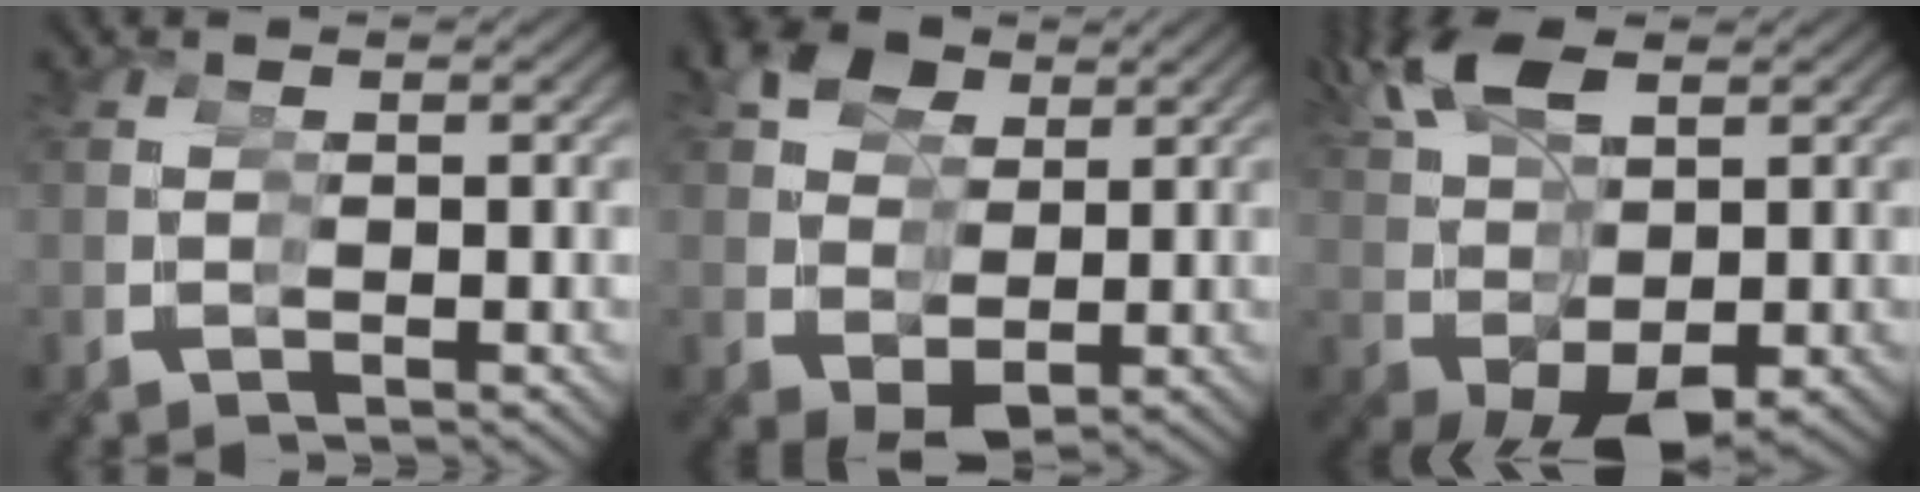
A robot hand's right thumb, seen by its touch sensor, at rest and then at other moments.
{"total": 7.6, "force": [1.3, 6.1, 4.3], "torque": [-0.073, -0.031, 0.035]}
{"total": 8.7, "force": [0.0, 5.6, 6.7], "torque": [-0.138, -0.026, 0.021]}